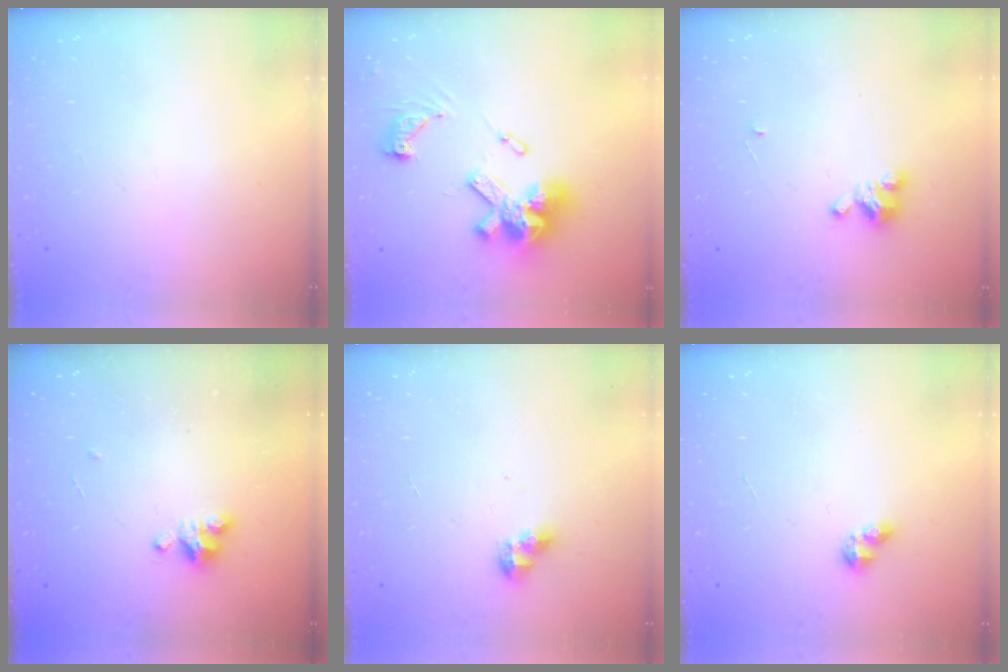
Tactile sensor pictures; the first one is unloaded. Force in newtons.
{"total": 18.5, "press": 18.3, "slide": 2.4}
{"total": 3.2, "press": 3.2, "slide": 0.3}
{"total": 5.5, "press": 5.5, "slide": 0.4}
{"total": 7.4, "press": 7.4, "slide": 0.9}
{"total": 4.8, "press": 4.8, "slide": 0.6}